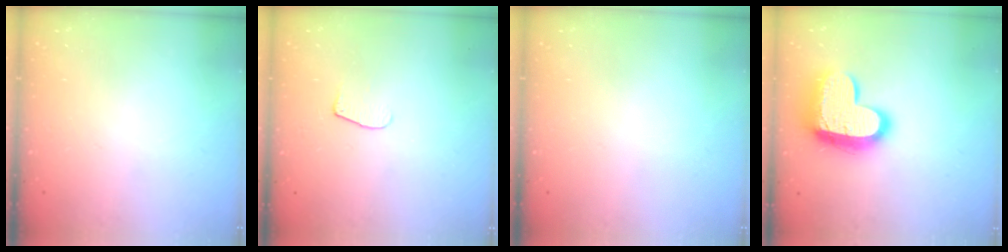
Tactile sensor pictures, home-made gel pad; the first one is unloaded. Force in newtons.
{"total": 6.2, "press": 6.2, "slide": 0.7}
{"total": 0.0}
{"total": 17.0, "press": 16.9, "slide": 1.1}